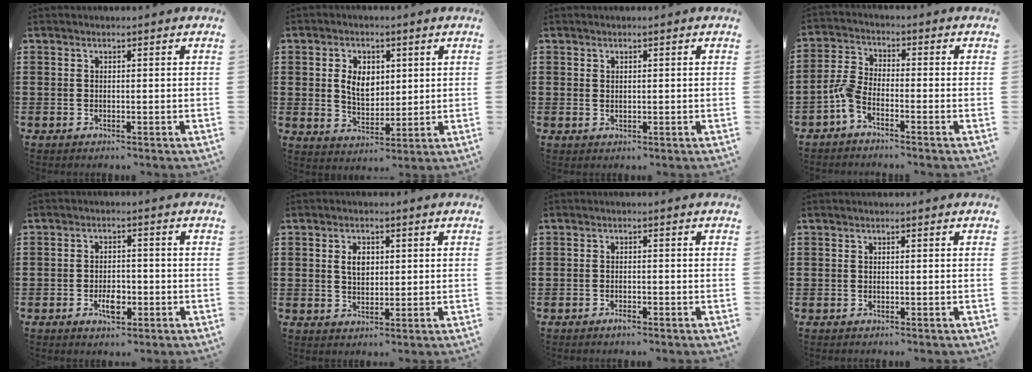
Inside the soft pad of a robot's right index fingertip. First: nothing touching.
{"total": 5.6, "force": [1.1, 3.9, 3.8], "torque": [-0.071, 0.007, 0.013]}
{"total": 0.8, "force": [0.6, 0.5, 0.2], "torque": [-0.005, 0.003, 0.011]}
{"total": 3.9, "force": [-2.7, 1.5, 2.4], "torque": [-0.071, 0.002, -0.059]}
{"total": 3.8, "force": [-1.3, 1.9, 3.0], "torque": [-0.051, 0.000, -0.027]}
{"total": 3.3, "force": [0.8, 2.1, 2.4], "torque": [-0.046, 0.007, 0.011]}
{"total": 1.2, "force": [-0.9, 0.3, 0.7], "torque": [-0.016, -0.003, -0.017]}
{"total": 0.0}